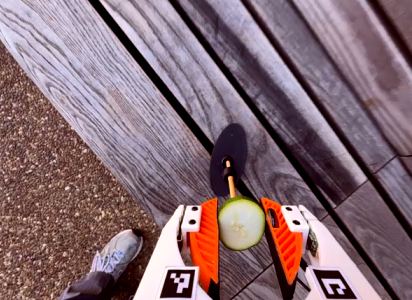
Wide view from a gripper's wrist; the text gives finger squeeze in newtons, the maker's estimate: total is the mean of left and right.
{"total": 11.2, "left": 11.7, "right": 10.7}